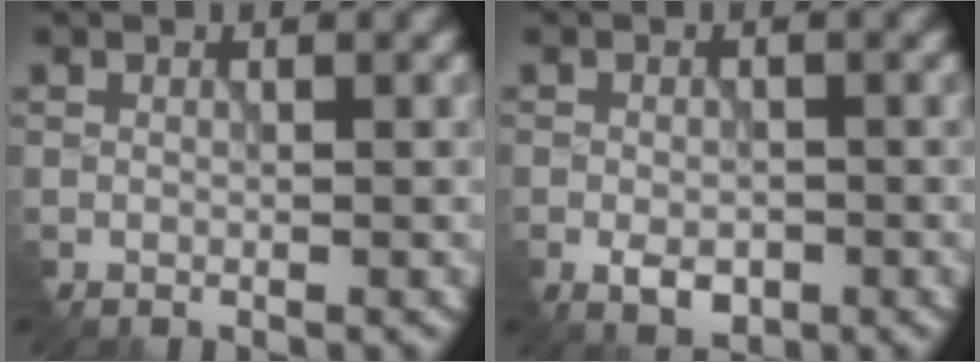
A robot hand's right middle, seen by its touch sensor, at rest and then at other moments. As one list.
[{"total": 2.7, "force": [-1.6, 1.4, 1.7], "torque": [-0.035, -0.006, -0.024]}]